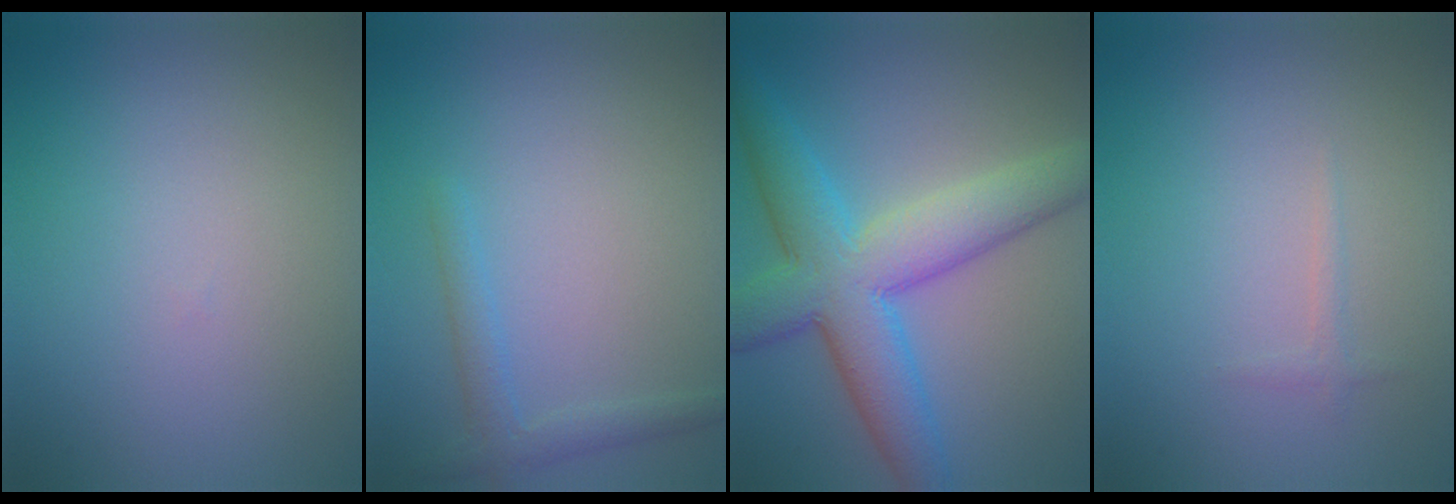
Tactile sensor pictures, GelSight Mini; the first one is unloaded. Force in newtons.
{"total": 1.9, "press": 1.9, "slide": 0.1}
{"total": 9.0, "press": 9.0, "slide": 0.1}
{"total": 0.7, "press": 0.7, "slide": 0.1}